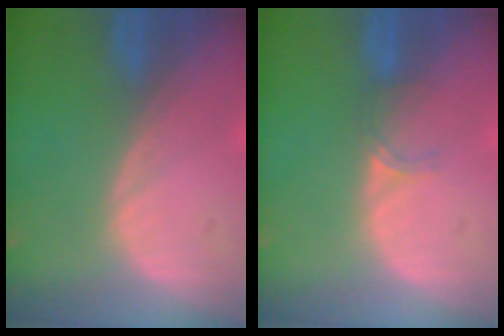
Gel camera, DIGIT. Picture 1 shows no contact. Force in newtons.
{"total": 1.9, "press": 1.5, "slide": 1.2}